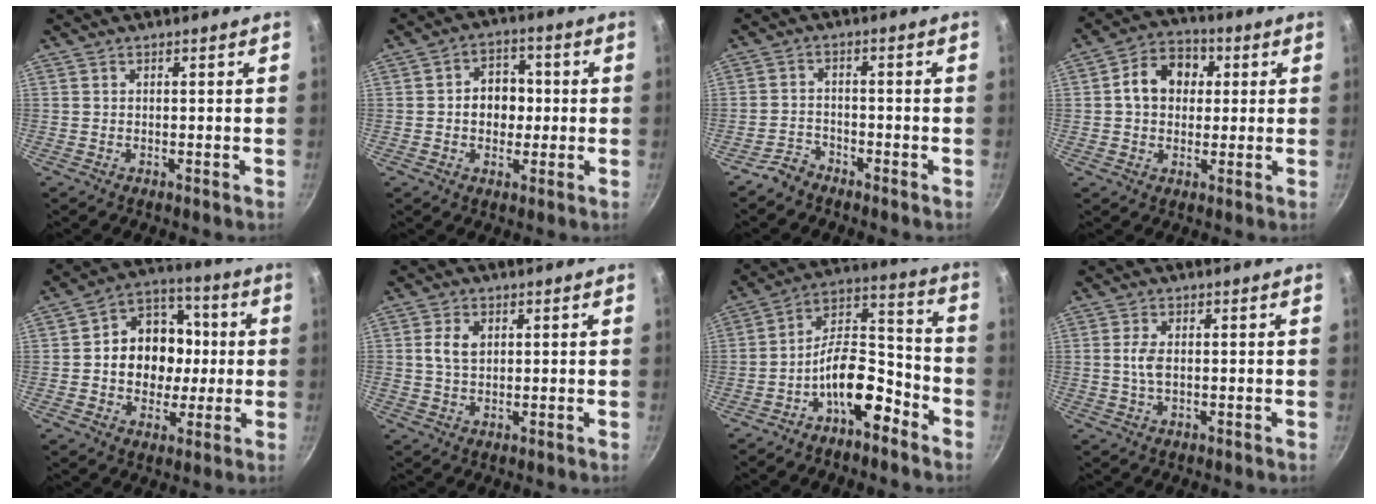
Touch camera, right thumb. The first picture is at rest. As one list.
[{"total": 7.6, "force": [0.0, 6.0, 4.6], "torque": [-0.031, 0.013, -0.007]}, {"total": 3.4, "force": [-2.9, 1.6, 0.6], "torque": [-0.005, 0.034, -0.054]}, {"total": 10.1, "force": [1.7, 8.0, 5.9], "torque": [-0.063, 0.018, 0.012]}, {"total": 14.8, "force": [0.2, 12.1, 8.5], "torque": [-0.092, 0.022, -0.006]}, {"total": 4.4, "force": [1.1, 3.0, 3.0], "torque": [-0.047, 0.001, 0.018]}, {"total": 12.7, "force": [-7.0, 5.9, 8.8], "torque": [-0.118, 0.084, -0.125]}, {"total": 3.2, "force": [0.1, 1.6, 2.8], "torque": [-0.059, 0.001, 0.000]}]